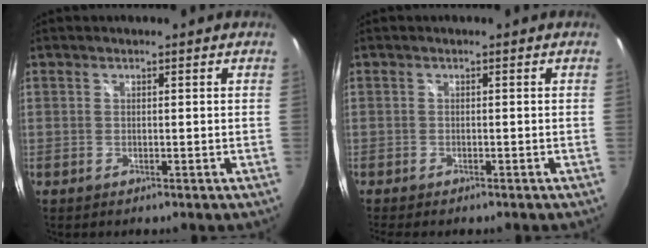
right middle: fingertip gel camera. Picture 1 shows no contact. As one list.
[{"total": 3.9, "force": [-3.2, 0.8, 2.0], "torque": [-0.039, -0.022, -0.051]}]